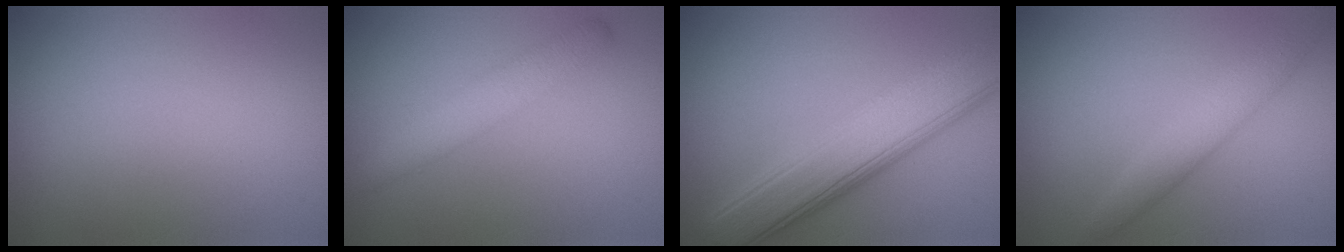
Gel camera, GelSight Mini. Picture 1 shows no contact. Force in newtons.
{"total": 2.7, "press": 2.7, "slide": 0.0}
{"total": 7.8, "press": 7.8, "slide": 0.2}
{"total": 3.0, "press": 3.0, "slide": 0.1}